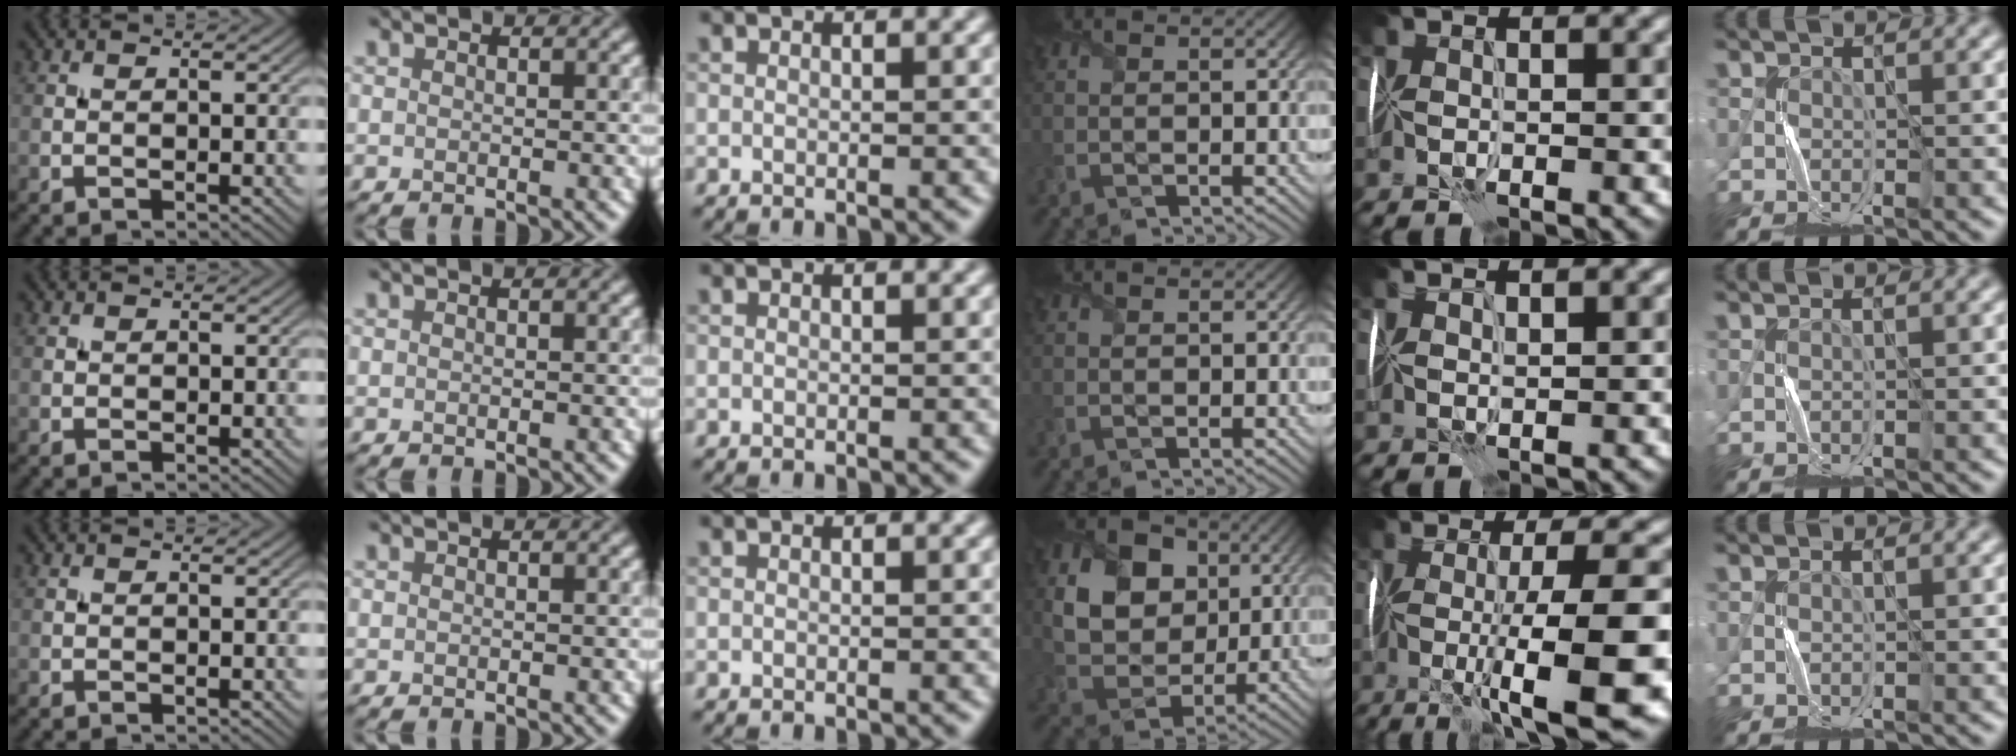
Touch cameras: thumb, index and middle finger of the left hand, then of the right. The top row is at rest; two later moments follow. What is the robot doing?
{"motion": "fold", "object": "handkerchief"}